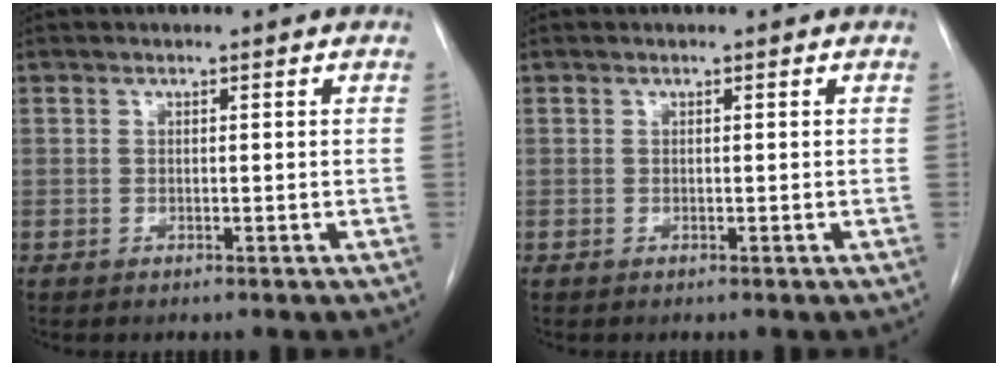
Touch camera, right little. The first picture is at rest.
{"total": 0.0}